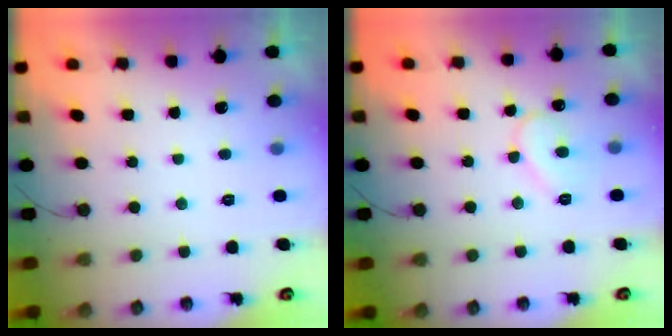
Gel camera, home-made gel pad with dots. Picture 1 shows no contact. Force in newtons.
{"total": 8.8, "press": 8.7, "slide": 0.8}